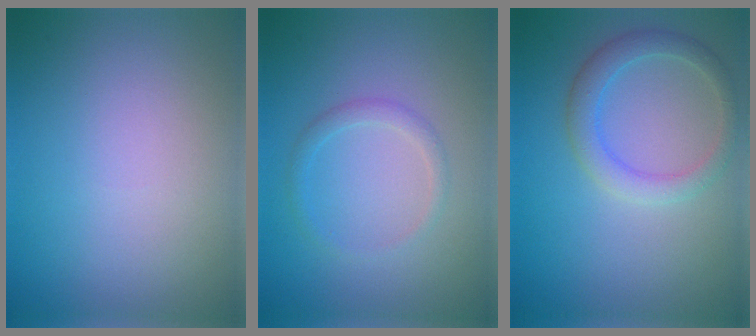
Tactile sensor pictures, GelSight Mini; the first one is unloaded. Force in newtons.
{"total": 1.4, "press": 1.4, "slide": 0.0}
{"total": 2.8, "press": 2.8, "slide": 0.1}